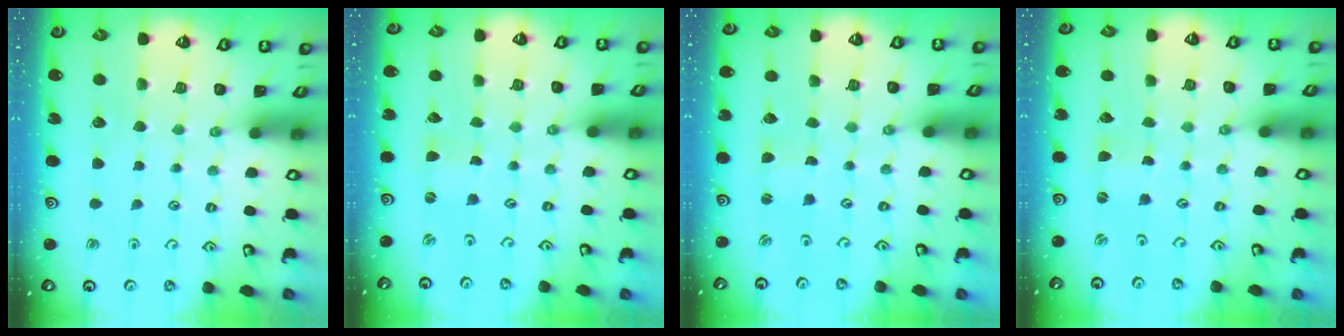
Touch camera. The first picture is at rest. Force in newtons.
{"total": 0.0}
{"total": 0.0}
{"total": 0.0}